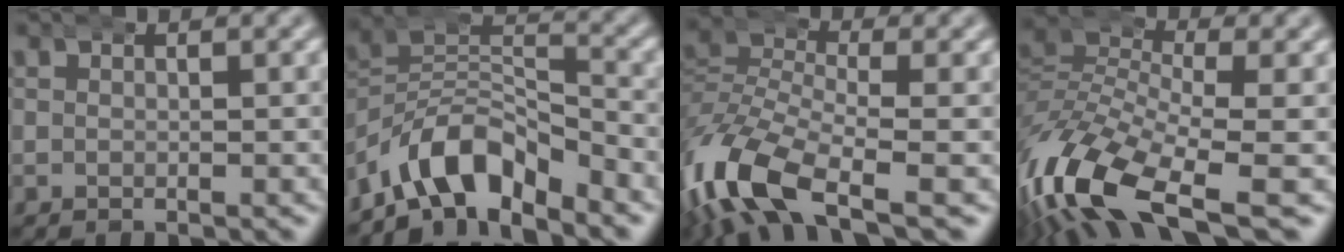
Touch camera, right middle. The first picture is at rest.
{"total": 8.2, "force": [-4.7, 4.8, 4.8], "torque": [-0.091, -0.026, -0.076]}
{"total": 7.9, "force": [-4.0, 4.1, 5.4], "torque": [-0.142, -0.030, -0.059]}
{"total": 10.4, "force": [-4.2, 5.7, 7.6], "torque": [-0.189, -0.051, -0.051]}